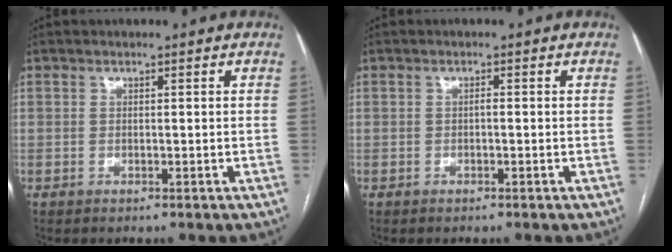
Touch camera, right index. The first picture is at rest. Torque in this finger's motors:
{"motor_torque": [0.14, 0.01, 0.07, 0.02]}